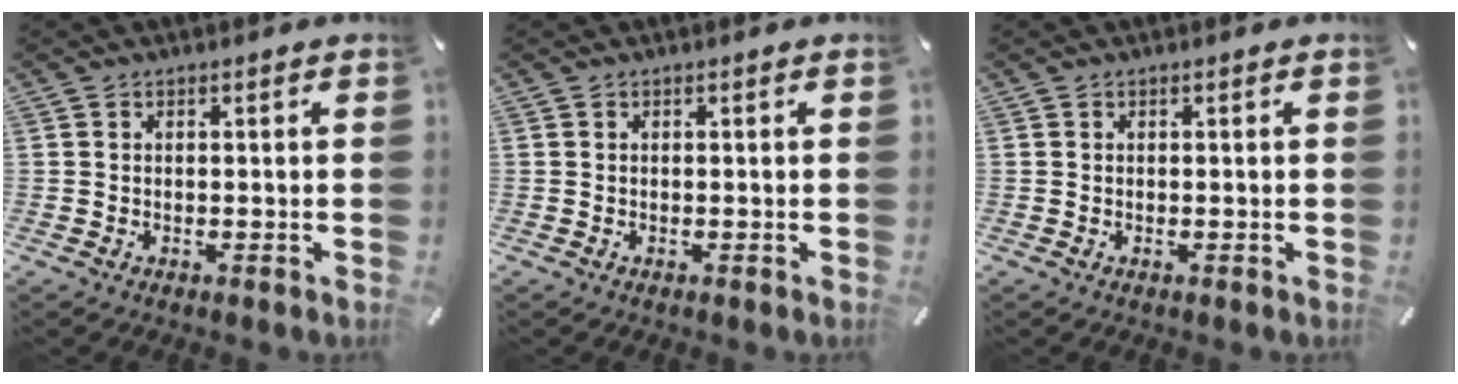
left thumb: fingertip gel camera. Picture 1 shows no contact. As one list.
[{"total": 0.0}, {"total": 0.0}]